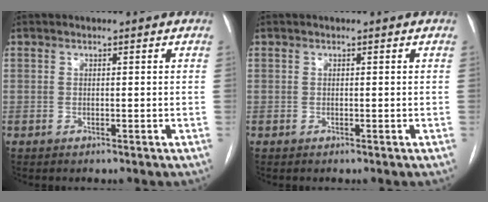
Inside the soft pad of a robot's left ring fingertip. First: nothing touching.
{"total": 0.0}